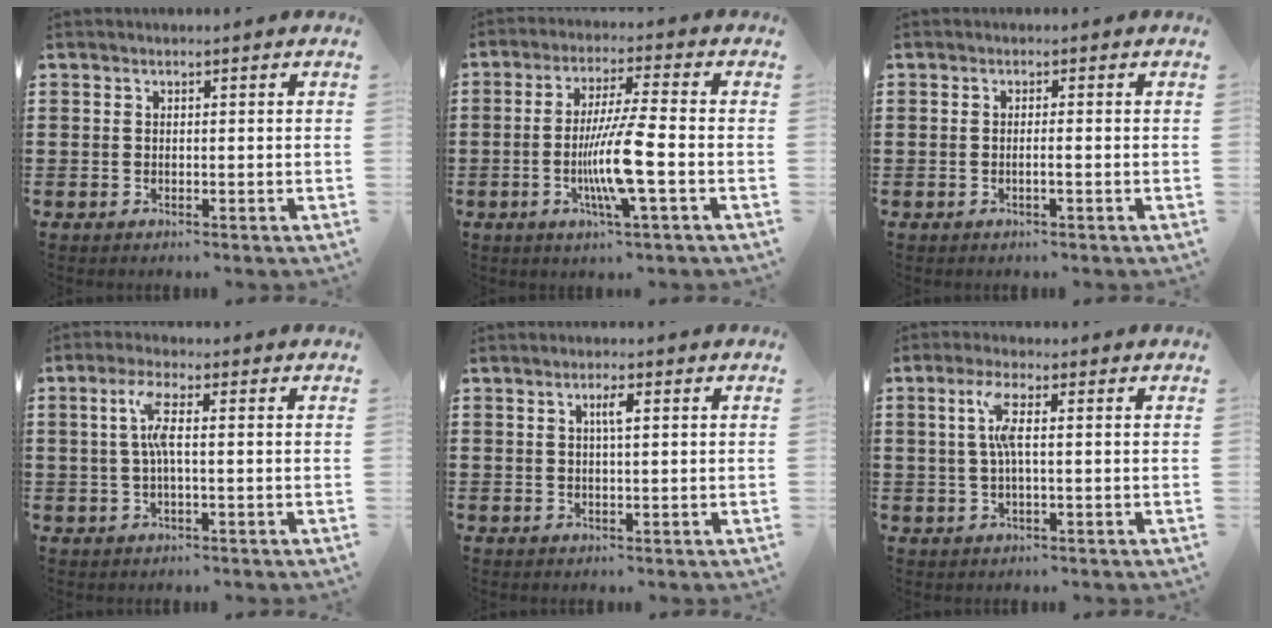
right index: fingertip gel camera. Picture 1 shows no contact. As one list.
[{"total": 9.2, "force": [-2.6, 0.3, 8.9], "torque": [-0.175, -0.018, -0.054]}, {"total": 1.1, "force": [-0.5, -0.2, 1.0], "torque": [-0.017, -0.005, -0.010]}, {"total": 4.6, "force": [0.2, 0.8, 4.5], "torque": [-0.102, -0.001, -0.004]}, {"total": 2.3, "force": [0.6, 0.4, 2.2], "torque": [-0.043, 0.005, 0.008]}, {"total": 4.3, "force": [0.5, 0.7, 4.2], "torque": [-0.097, -0.003, 0.000]}]